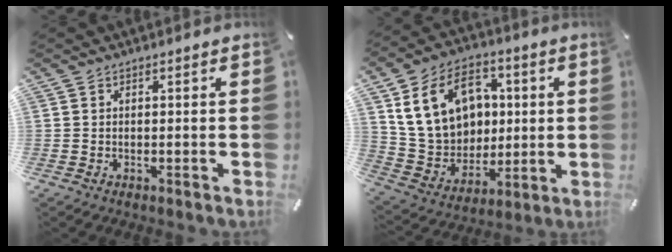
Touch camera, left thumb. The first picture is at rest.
{"total": 18.1, "force": [4.8, 14.6, 9.5], "torque": [-0.168, 0.000, 0.098]}